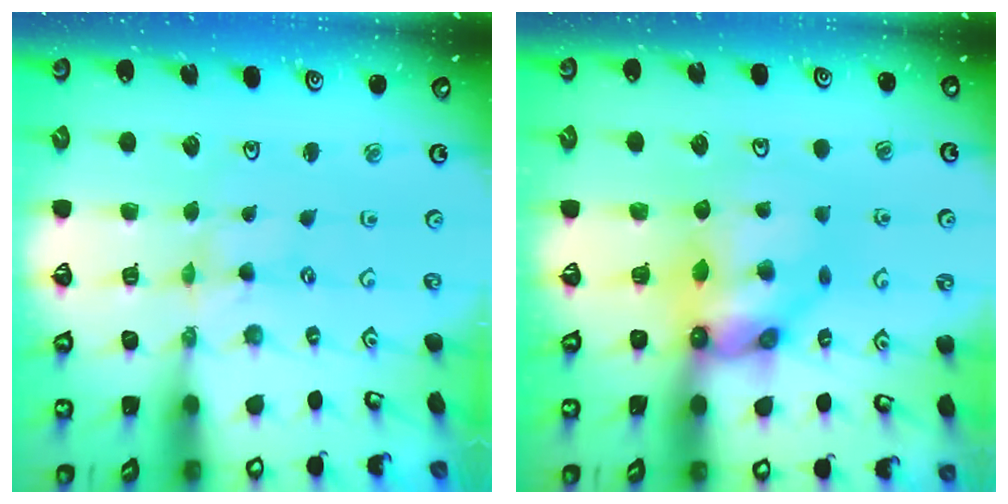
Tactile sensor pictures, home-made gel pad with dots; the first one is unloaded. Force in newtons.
{"total": 9.0, "press": 9.0, "slide": 0.6}